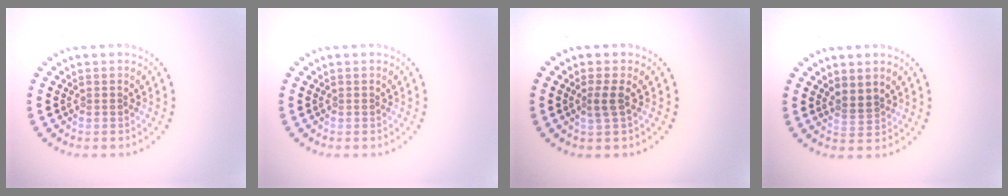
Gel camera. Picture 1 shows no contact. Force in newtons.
{"total": 0.0}
{"total": 1.4, "press": 1.1, "slide": 0.8}
{"total": 1.8, "press": 1.4, "slide": 1.1}